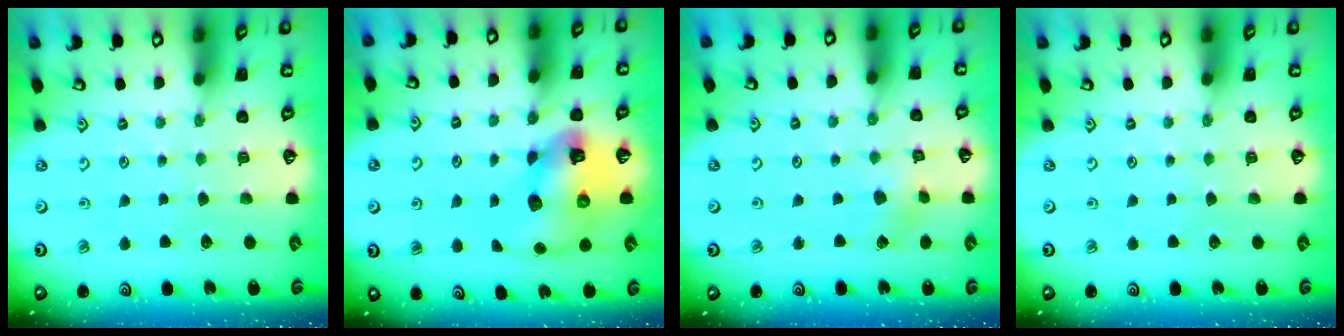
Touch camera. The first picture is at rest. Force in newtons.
{"total": 12.8, "press": 12.7, "slide": 1.8}
{"total": 2.8, "press": 2.7, "slide": 0.8}
{"total": 0.0}